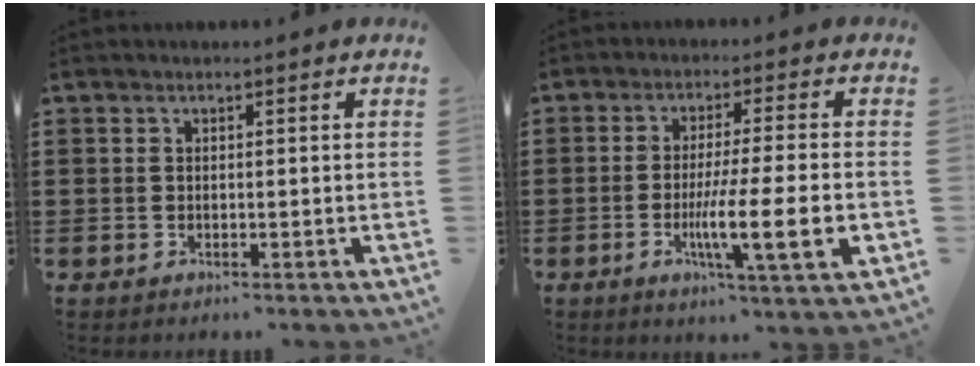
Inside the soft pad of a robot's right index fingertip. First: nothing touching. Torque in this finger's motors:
{"motor_torque": [2.14, 0.00, 0.98, 0.21]}